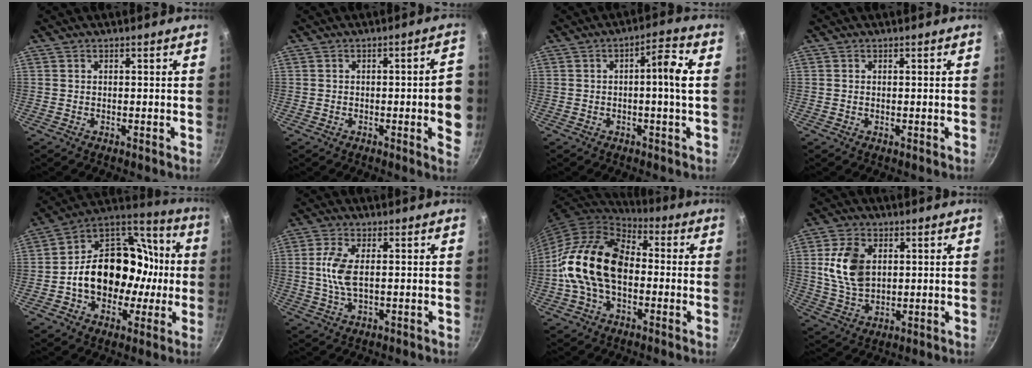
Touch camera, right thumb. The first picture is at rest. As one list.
[{"total": 8.5, "force": [-1.0, 2.2, 8.2], "torque": [-0.079, 0.014, -0.011]}, {"total": 4.1, "force": [-0.1, 0.5, 4.1], "torque": [-0.073, 0.016, 0.000]}, {"total": 0.0}, {"total": 22.8, "force": [-2.2, 17.6, 14.4], "torque": [-0.203, 0.063, -0.036]}, {"total": 6.4, "force": [0.6, 2.6, 5.8], "torque": [-0.133, 0.002, 0.012]}, {"total": 18.9, "force": [-1.5, 12.5, 14.1], "torque": [-0.231, 0.039, -0.043]}, {"total": 11.2, "force": [2.3, 7.4, 8.0], "torque": [-0.137, -0.011, 0.048]}]